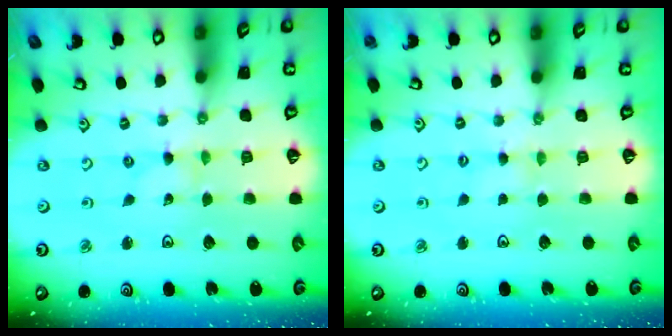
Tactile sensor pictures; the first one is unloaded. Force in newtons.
{"total": 2.0, "press": 2.0, "slide": 0.3}